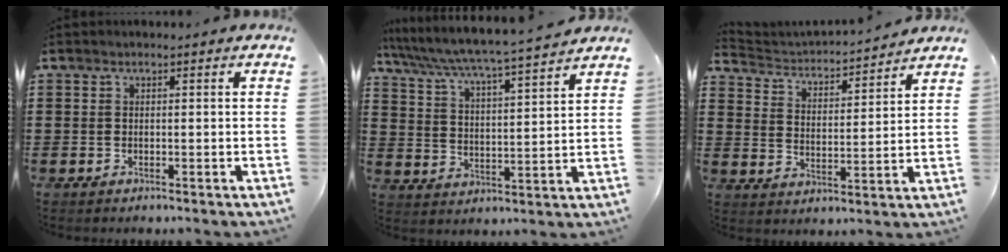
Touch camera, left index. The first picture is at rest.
{"total": 4.5, "force": [4.2, -0.5, 1.7], "torque": [-0.054, -0.035, 0.061]}
{"total": 2.8, "force": [2.7, 0.6, 0.2], "torque": [-0.026, -0.027, 0.037]}